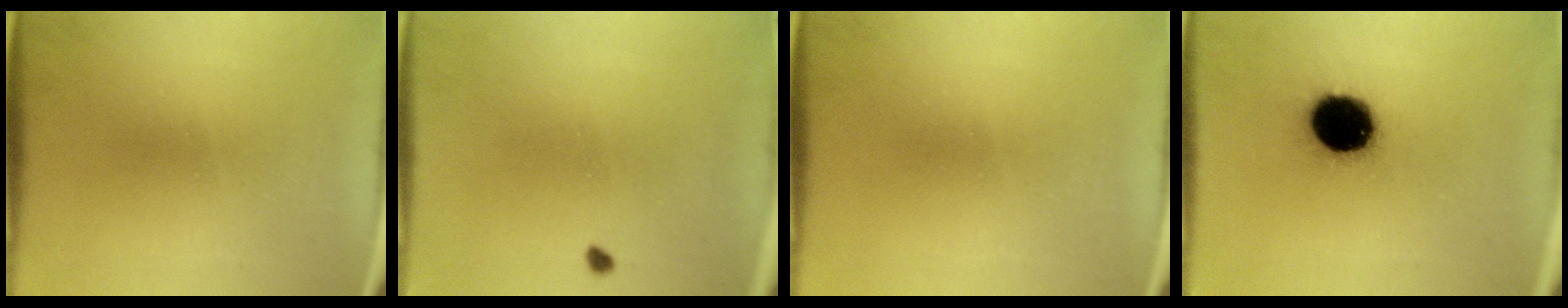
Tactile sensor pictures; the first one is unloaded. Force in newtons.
{"total": 0.7}
{"total": 0.0}
{"total": 16.2}